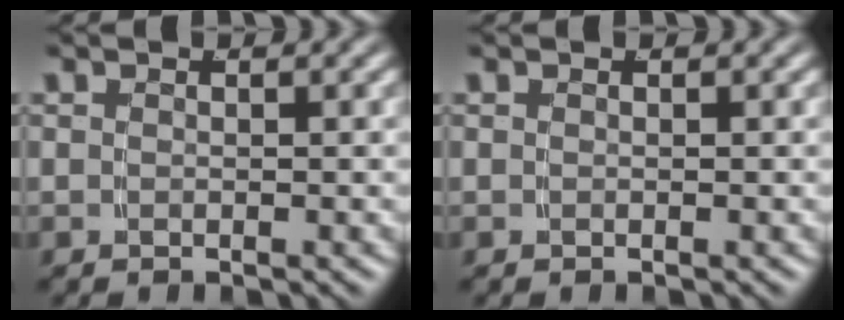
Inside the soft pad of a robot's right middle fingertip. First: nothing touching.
{"total": 0.0}